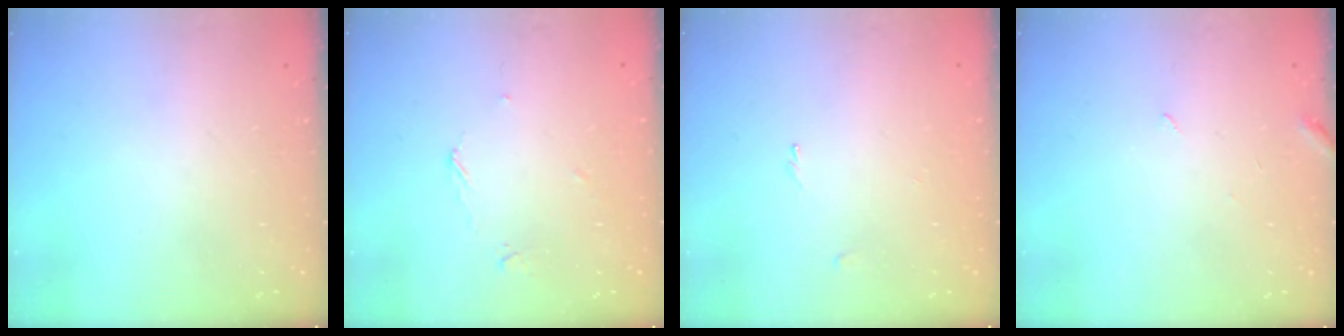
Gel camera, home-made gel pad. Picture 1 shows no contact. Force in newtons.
{"total": 3.7, "press": 3.7, "slide": 0.5}
{"total": 0.0}
{"total": 3.0, "press": 3.0, "slide": 0.2}